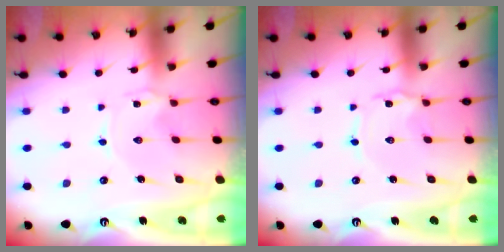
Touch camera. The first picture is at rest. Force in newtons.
{"total": 1.5, "press": 1.5, "slide": 0.1}